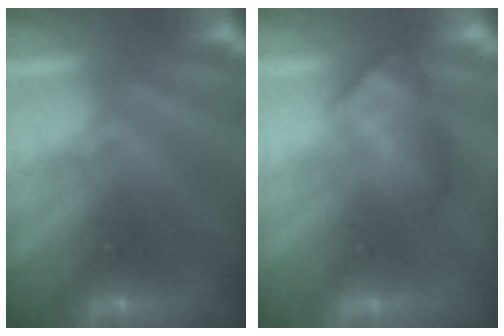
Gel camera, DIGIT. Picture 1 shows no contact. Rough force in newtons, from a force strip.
{"total": 4.7}